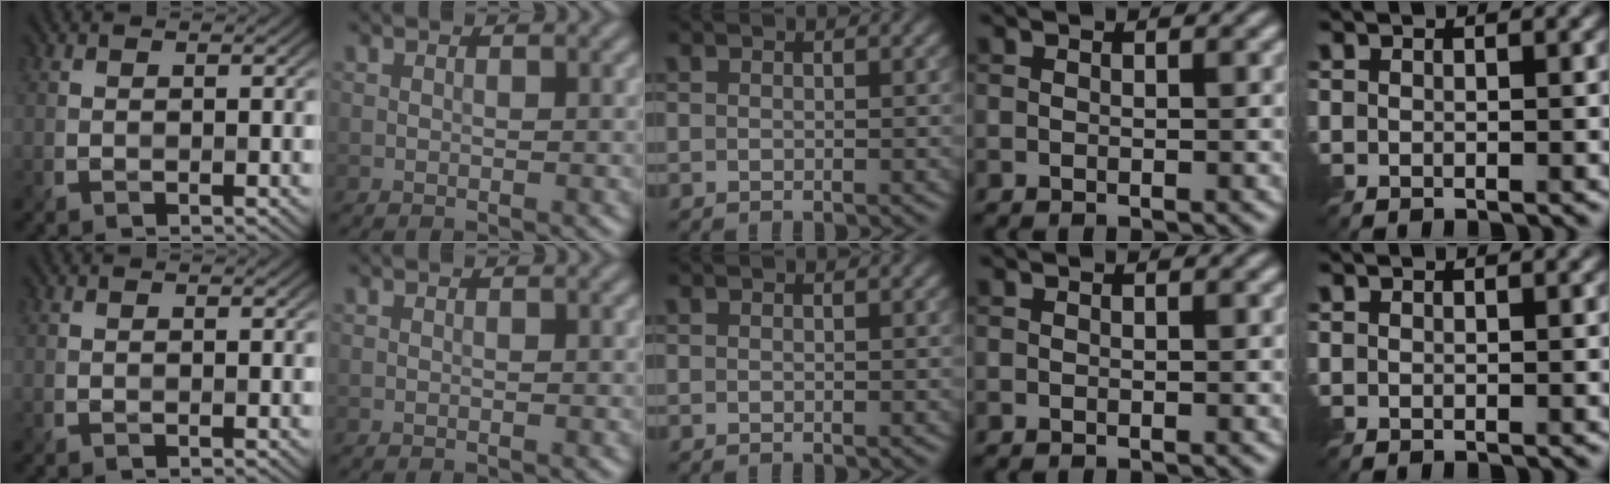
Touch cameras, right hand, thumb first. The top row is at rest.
{}